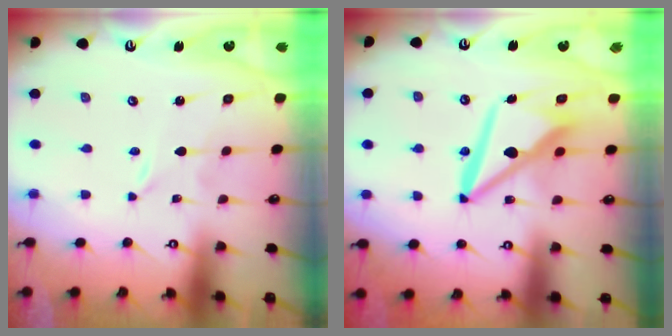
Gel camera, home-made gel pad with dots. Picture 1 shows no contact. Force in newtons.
{"total": 10.8, "press": 10.7, "slide": 1.0}